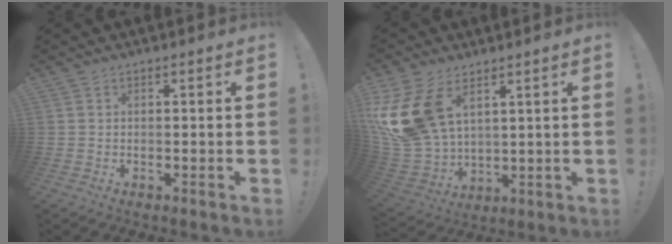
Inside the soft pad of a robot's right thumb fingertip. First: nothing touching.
{"total": 19.3, "force": [6.9, 12.3, 13.1], "torque": [-0.263, -0.038, 0.134]}